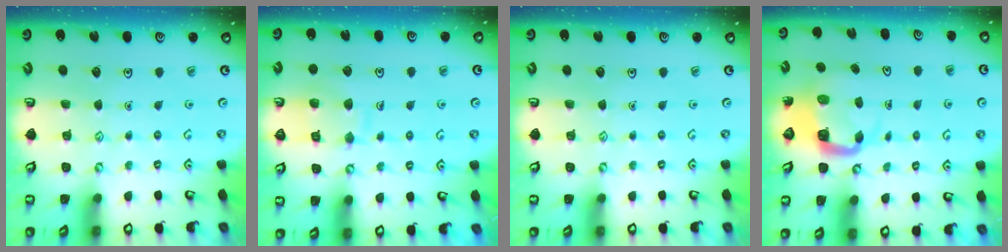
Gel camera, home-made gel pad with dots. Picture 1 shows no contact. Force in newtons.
{"total": 10.6, "press": 10.6, "slide": 0.9}
{"total": 0.0}
{"total": 4.9, "press": 4.9, "slide": 0.4}